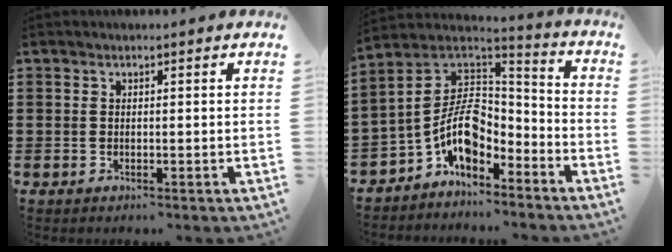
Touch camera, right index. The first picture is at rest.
{"total": 9.5, "force": [-3.8, 5.4, 6.8], "torque": [-0.162, -0.010, -0.082]}